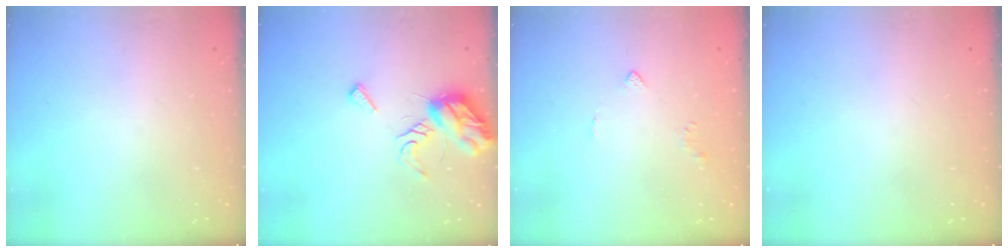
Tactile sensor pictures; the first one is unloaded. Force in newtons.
{"total": 9.2, "press": 9.2, "slide": 0.4}
{"total": 2.8, "press": 2.8, "slide": 0.6}
{"total": 0.0}